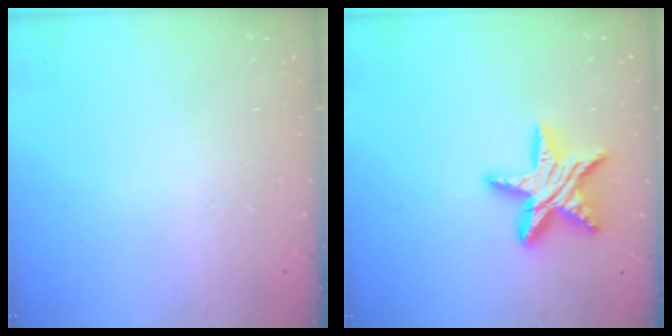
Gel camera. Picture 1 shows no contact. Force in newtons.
{"total": 15.4, "press": 15.4, "slide": 0.8}